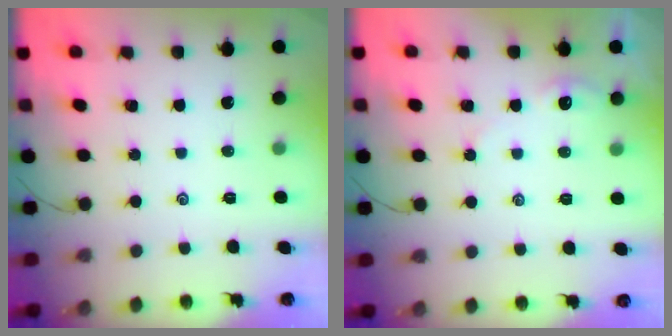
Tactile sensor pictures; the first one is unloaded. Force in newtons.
{"total": 3.2, "press": 3.2, "slide": 0.4}